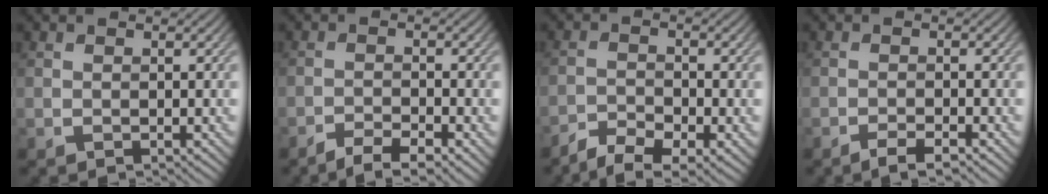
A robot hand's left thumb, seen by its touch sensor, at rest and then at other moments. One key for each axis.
{"total": 3.7, "fx": -2.8, "fy": 0.6, "fz": 2.3, "tx": -0.042, "ty": 0.001, "tz": -0.052}
{"total": 5.0, "fx": -3.9, "fy": 1.4, "fz": 2.9, "tx": -0.053, "ty": -0.008, "tz": -0.067}
{"total": 2.3, "fx": -1.7, "fy": 0.3, "fz": 1.5, "tx": -0.024, "ty": 0.003, "tz": -0.036}